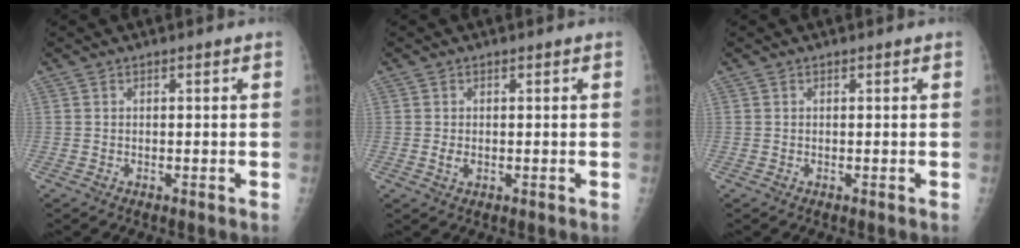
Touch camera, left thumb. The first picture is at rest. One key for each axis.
{"total": 1.6, "fx": -0.1, "fy": 1.1, "fz": 1.1, "tx": -0.018, "ty": -0.002, "tz": 0.000}
{"total": 0.0}